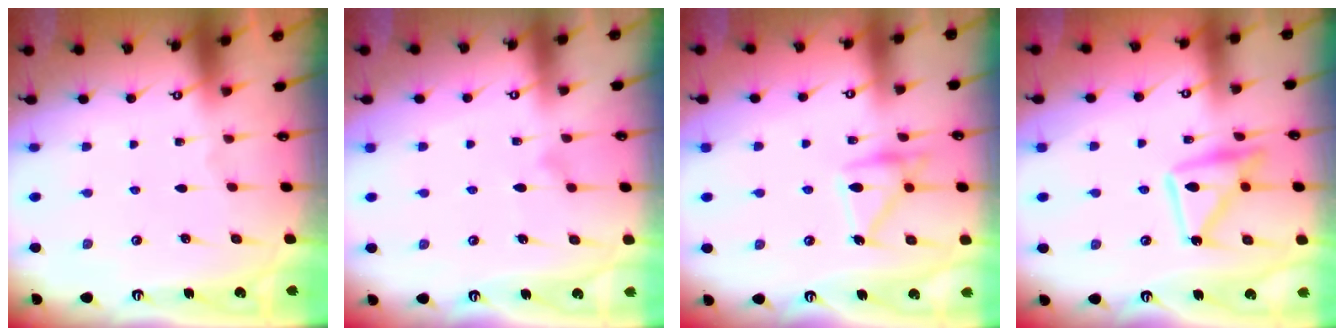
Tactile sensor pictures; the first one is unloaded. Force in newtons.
{"total": 8.0, "press": 7.9, "slide": 0.5}
{"total": 16.1, "press": 16.1, "slide": 0.8}
{"total": 14.0, "press": 13.9, "slide": 1.2}